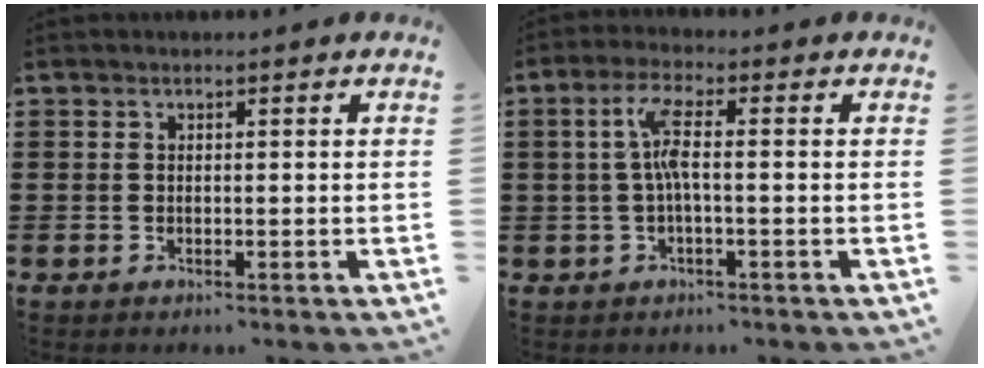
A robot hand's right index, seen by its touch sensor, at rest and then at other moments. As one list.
[{"total": 5.1, "force": [-0.1, 1.0, 5.0], "torque": [-0.110, 0.002, -0.011]}]